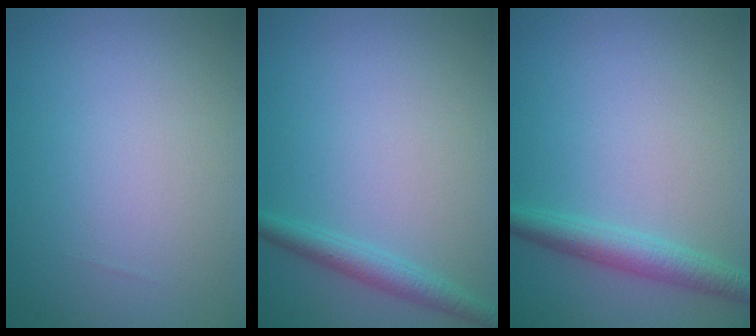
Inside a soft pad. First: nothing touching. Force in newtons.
{"total": 2.0, "press": 2.0, "slide": 0.0}
{"total": 2.7, "press": 2.7, "slide": 0.1}